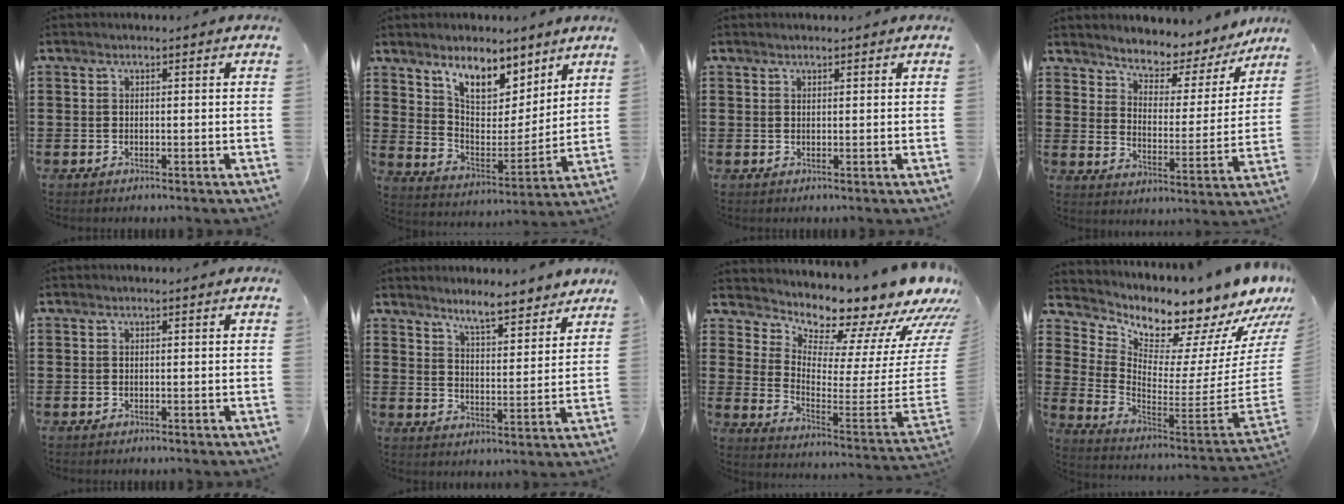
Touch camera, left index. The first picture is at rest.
{"total": 8.9, "force": [7.2, 3.7, 3.7], "torque": [-0.082, -0.035, 0.130]}
{"total": 0.7, "force": [0.6, 0.1, 0.2], "torque": [-0.006, 0.001, 0.012]}
{"total": 4.5, "force": [4.3, 1.3, 0.5], "torque": [-0.031, -0.041, 0.065]}
{"total": 0.0}
{"total": 6.0, "force": [5.6, 0.5, 2.1], "torque": [-0.053, -0.027, 0.097]}
{"total": 8.7, "force": [8.5, 0.4, 1.4], "torque": [-0.046, -0.107, 0.137]}
{"total": 7.9, "force": [7.4, 1.1, 2.7], "torque": [-0.066, -0.090, 0.113]}